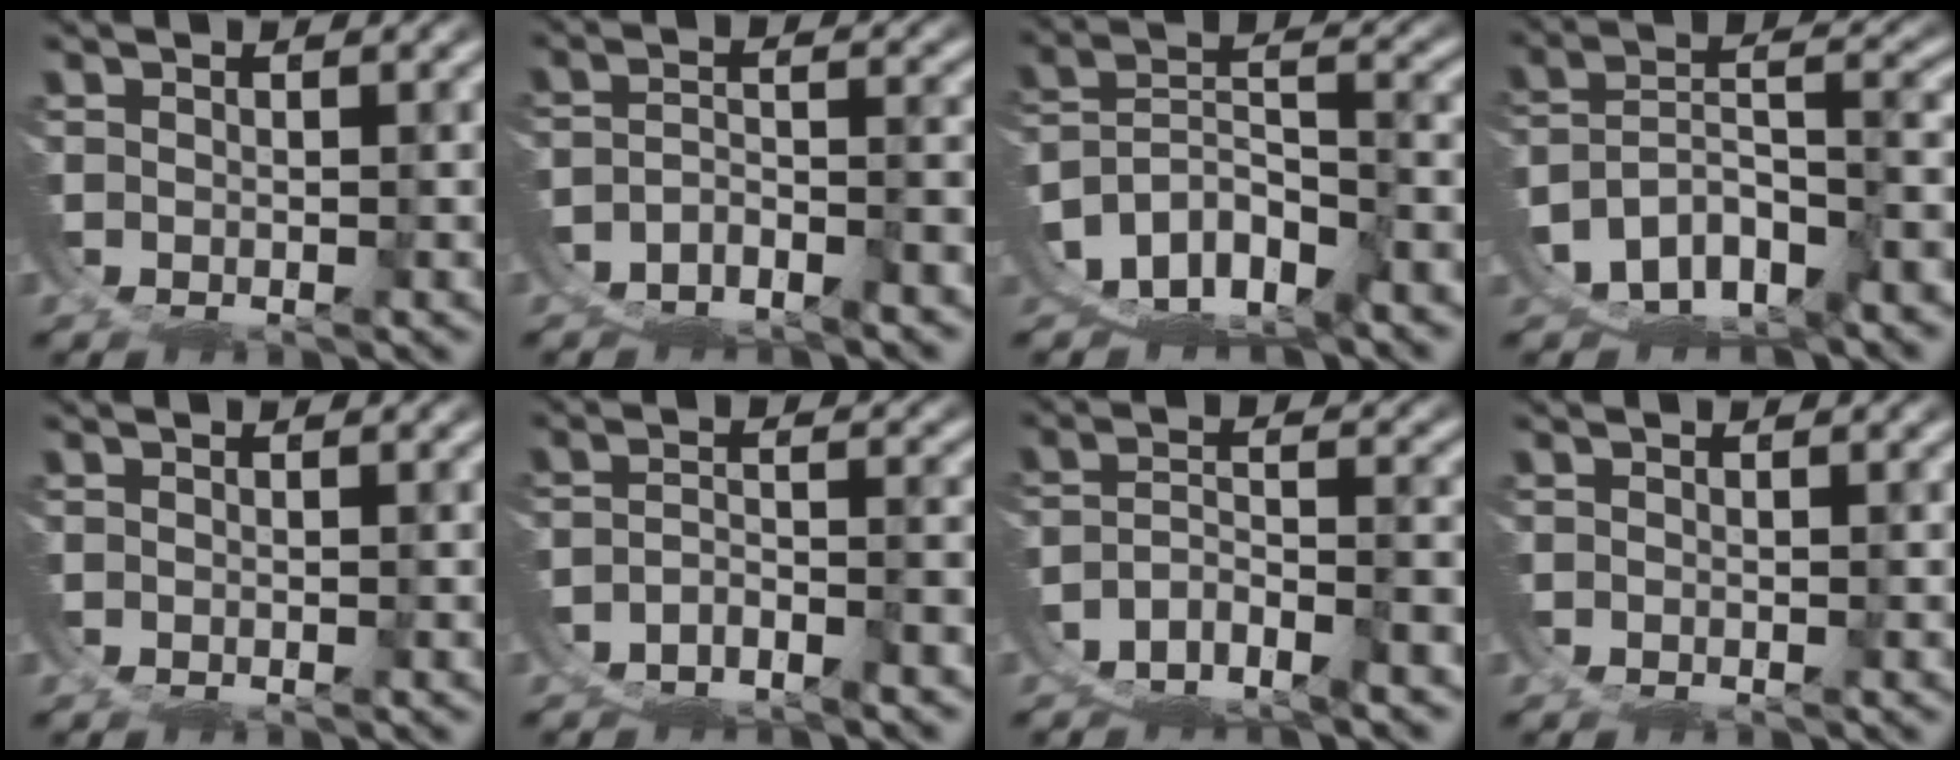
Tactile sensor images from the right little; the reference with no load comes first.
{"total": 7.6, "force": [-5.2, 5.2, 1.7], "torque": [-0.044, -0.026, -0.086]}
{"total": 14.8, "force": [-6.7, 12.3, 4.8], "torque": [-0.141, -0.061, -0.108]}
{"total": 12.1, "force": [-6.1, 9.6, 4.1], "torque": [-0.117, -0.038, -0.098]}
{"total": 0.0}
{"total": 6.6, "force": [-4.6, 4.5, 1.6], "torque": [-0.038, -0.020, -0.078]}
{"total": 10.0, "force": [-6.0, 7.5, 2.5], "torque": [-0.073, -0.037, -0.100]}
{"total": 0.0}